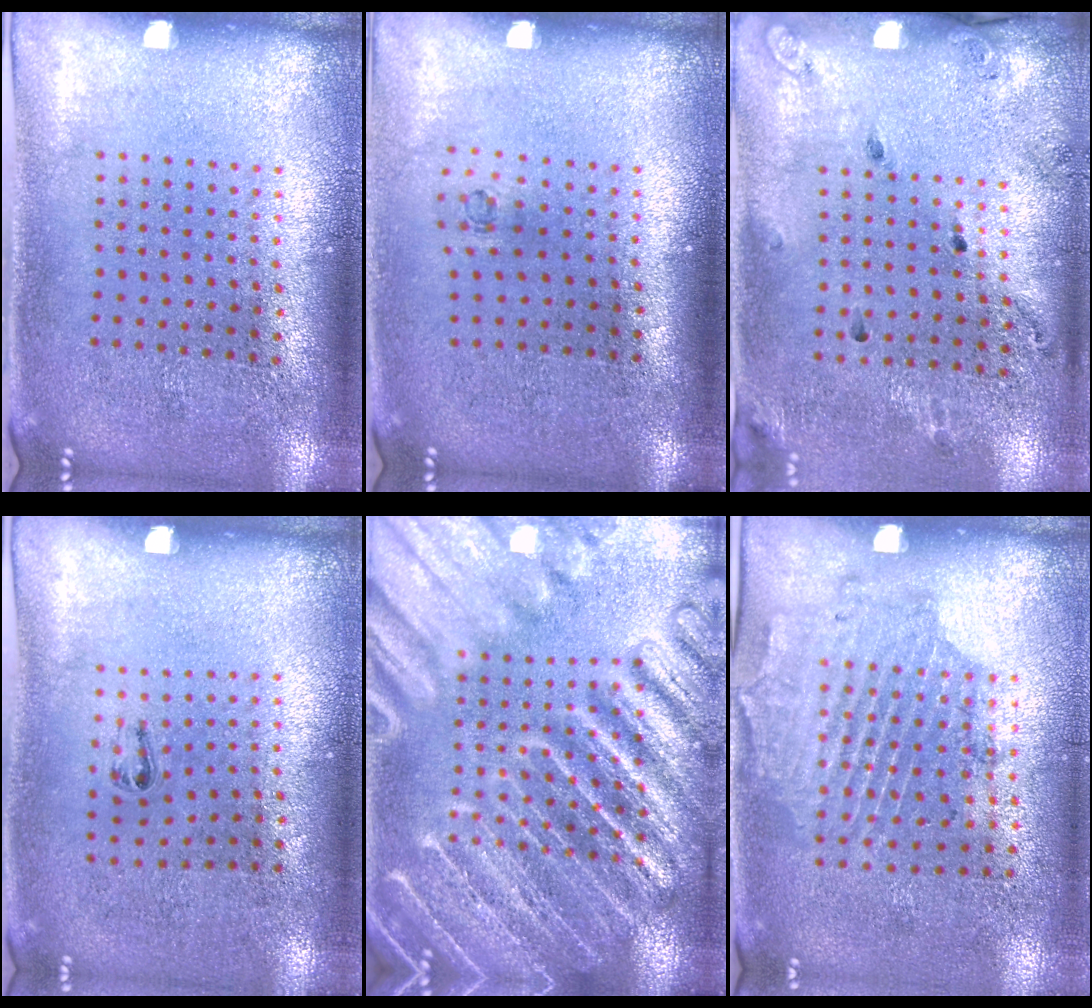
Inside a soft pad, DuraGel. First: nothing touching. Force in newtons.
{"total": 0.6, "press": 0.2, "slide": 0.5}
{"total": 1.8, "press": 1.2, "slide": 1.3}
{"total": 0.5, "press": 0.3, "slide": 0.5}
{"total": 6.3, "press": 6.2, "slide": 0.7}
{"total": 1.7, "press": 1.2, "slide": 1.2}